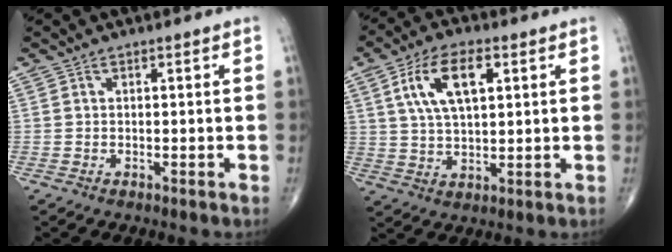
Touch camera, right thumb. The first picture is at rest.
{"total": 11.3, "force": [3.9, 5.3, 9.2], "torque": [-0.167, 0.000, 0.072]}